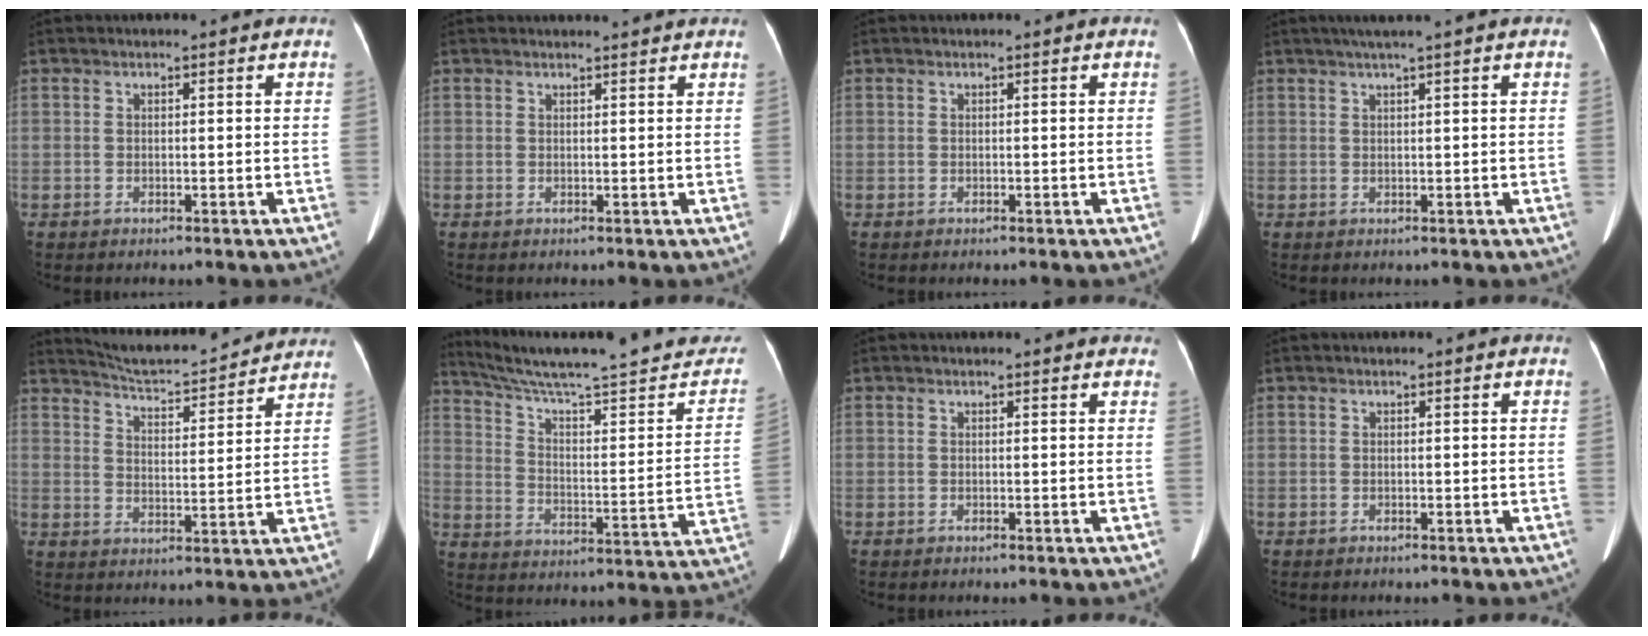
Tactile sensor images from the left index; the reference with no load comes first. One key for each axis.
{"total": 5.0, "fx": 4.8, "fy": 0.0, "fz": 1.4, "tx": -0.017, "ty": 0.020, "tz": 0.051}
{"total": 0.0}
{"total": 3.4, "fx": 2.4, "fy": -0.8, "fz": 2.2, "tx": -0.037, "ty": 0.011, "tz": 0.043}
{"total": 16.6, "fx": 15.8, "fy": 2.0, "fz": 4.6, "tx": -0.072, "ty": 0.000, "tz": 0.215}
{"total": 27.4, "fx": 24.6, "fy": 2.1, "fz": 11.9, "tx": -0.175, "ty": -0.063, "tz": 0.326}
{"total": 5.5, "fx": 5.1, "fy": 1.2, "fz": 1.9, "tx": -0.016, "ty": 0.015, "tz": 0.044}
{"total": 0.0}